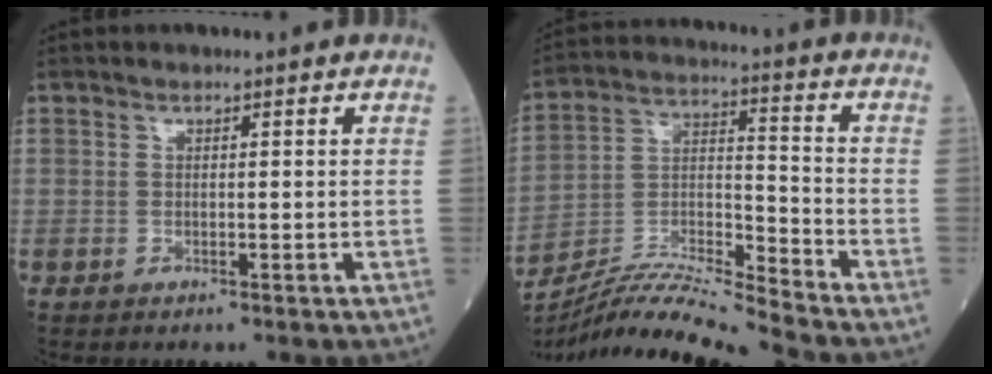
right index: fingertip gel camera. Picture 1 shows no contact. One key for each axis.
{"total": 13.2, "fx": -12.5, "fy": -2.2, "fz": 3.6, "tx": -0.067, "ty": 0.010, "tz": -0.233}